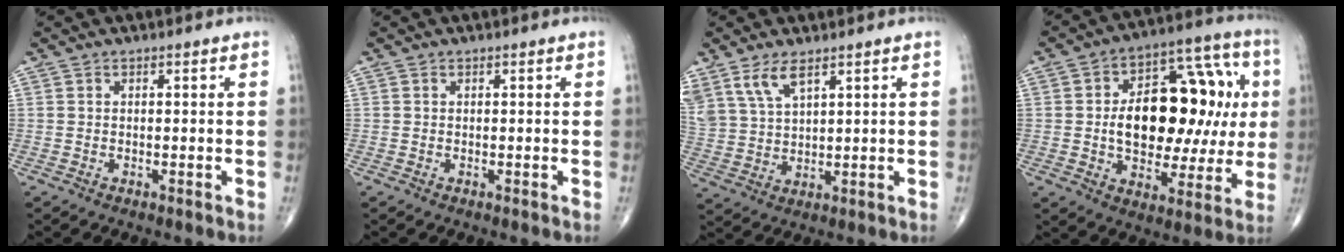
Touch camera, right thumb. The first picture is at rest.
{"total": 0.0}
{"total": 7.6, "force": [4.9, 3.0, 4.8], "torque": [-0.101, -0.013, 0.110]}
{"total": 24.0, "force": [2.0, 14.0, 19.5], "torque": [-0.249, 0.031, 0.036]}